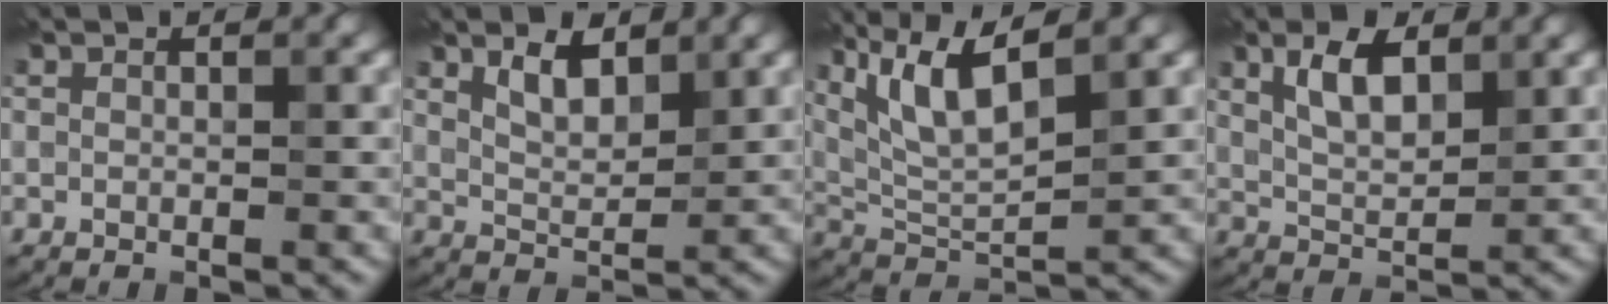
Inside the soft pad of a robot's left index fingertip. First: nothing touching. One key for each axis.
{"total": 2.9, "fx": 1.9, "fy": 1.2, "fz": 1.8, "tx": -0.038, "ty": 0.004, "tz": 0.036}
{"total": 6.5, "fx": 3.8, "fy": 1.6, "fz": 5.1, "tx": -0.104, "ty": 0.008, "tz": 0.078}
{"total": 3.9, "fx": 2.0, "fy": 1.6, "fz": 2.9, "tx": -0.058, "ty": 0.010, "tz": 0.037}